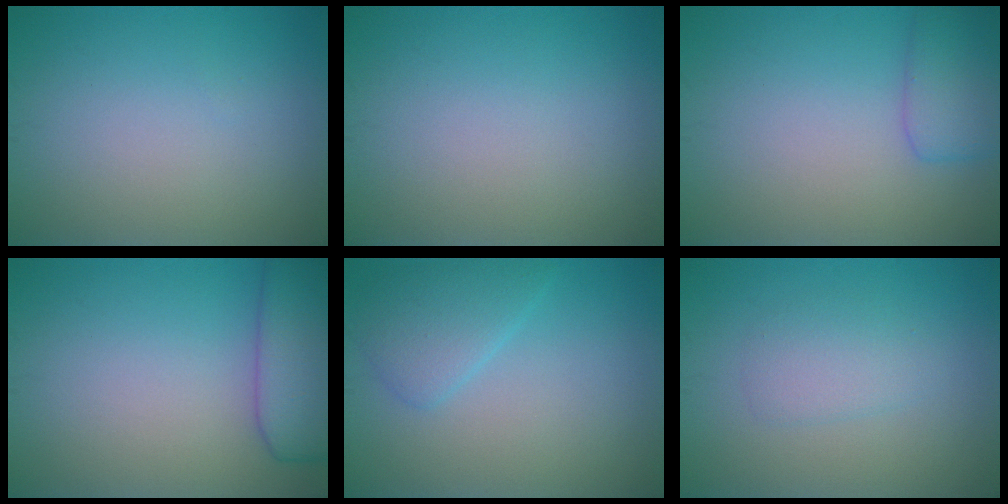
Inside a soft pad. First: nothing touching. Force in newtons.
{"total": 0.0}
{"total": 2.9, "press": 2.9, "slide": 0.1}
{"total": 6.1, "press": 6.1, "slide": 0.4}
{"total": 2.9, "press": 2.9, "slide": 0.1}
{"total": 1.9, "press": 1.9, "slide": 0.1}